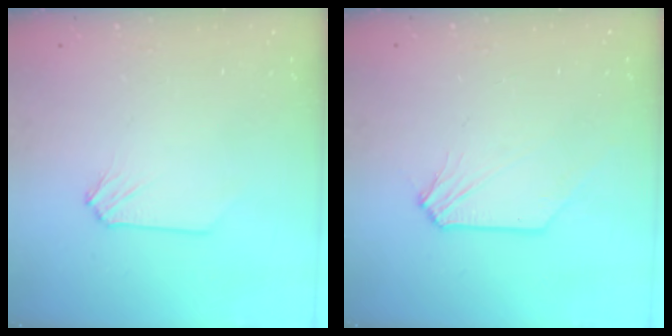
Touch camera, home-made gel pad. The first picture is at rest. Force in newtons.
{"total": 0.0}